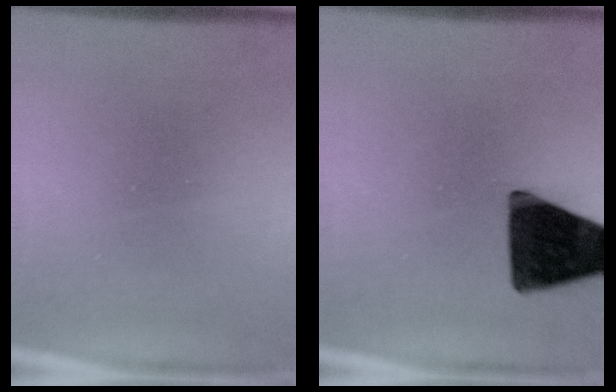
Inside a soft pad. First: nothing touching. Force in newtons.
{"total": 16.0}